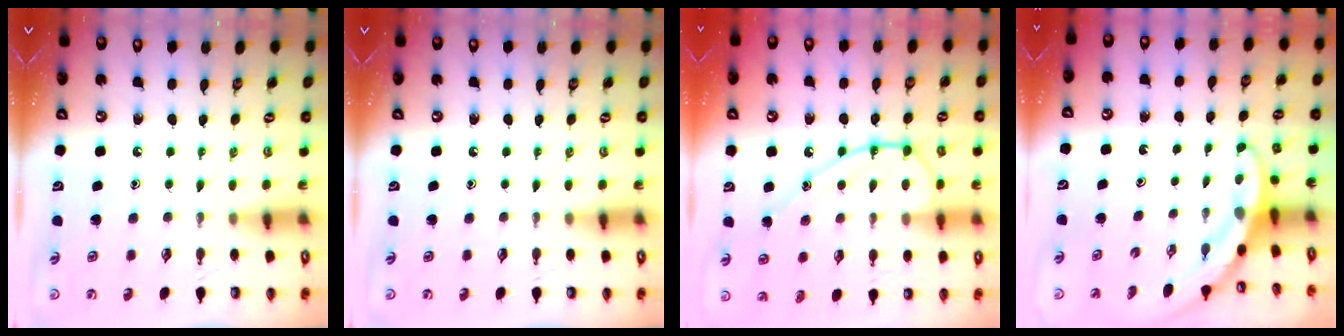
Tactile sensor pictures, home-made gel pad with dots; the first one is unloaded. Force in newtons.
{"total": 0.0}
{"total": 11.3, "press": 11.3, "slide": 0.5}
{"total": 3.0, "press": 3.0, "slide": 0.1}